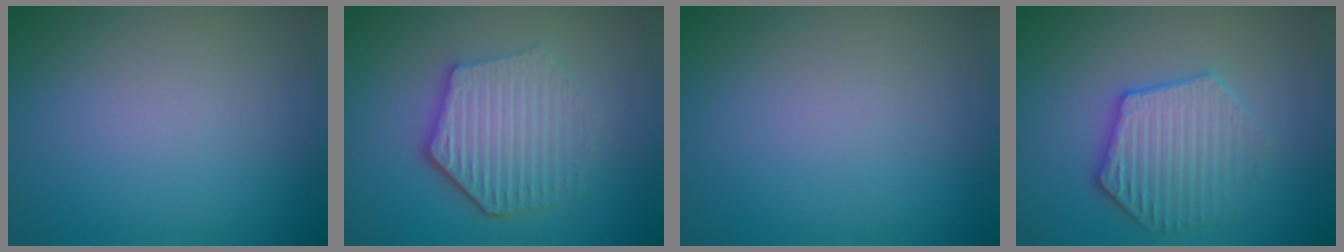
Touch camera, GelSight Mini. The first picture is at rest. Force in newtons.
{"total": 5.5, "press": 4.3, "slide": 3.3}
{"total": 0.0}
{"total": 3.5, "press": 3.4, "slide": 0.8}